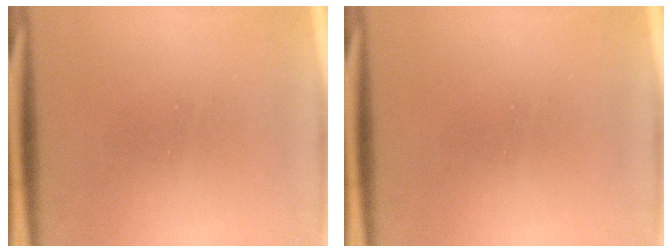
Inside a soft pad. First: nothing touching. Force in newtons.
{"total": 0.0}